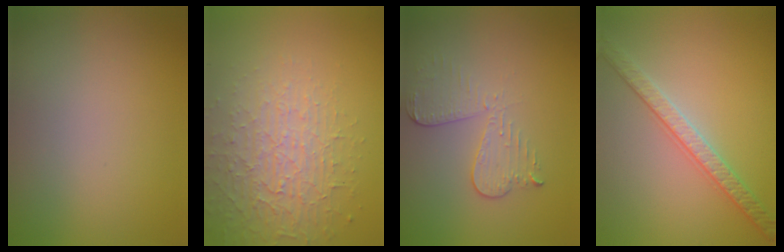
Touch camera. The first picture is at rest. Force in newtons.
{"total": 4.0, "press": 3.7, "slide": 1.4}
{"total": 3.1, "press": 2.7, "slide": 1.4}
{"total": 3.3, "press": 3.3, "slide": 0.3}